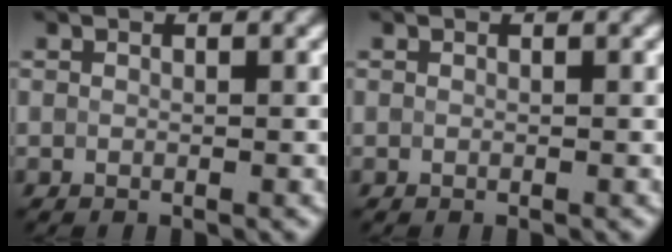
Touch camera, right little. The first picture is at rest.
{"total": 0.0}